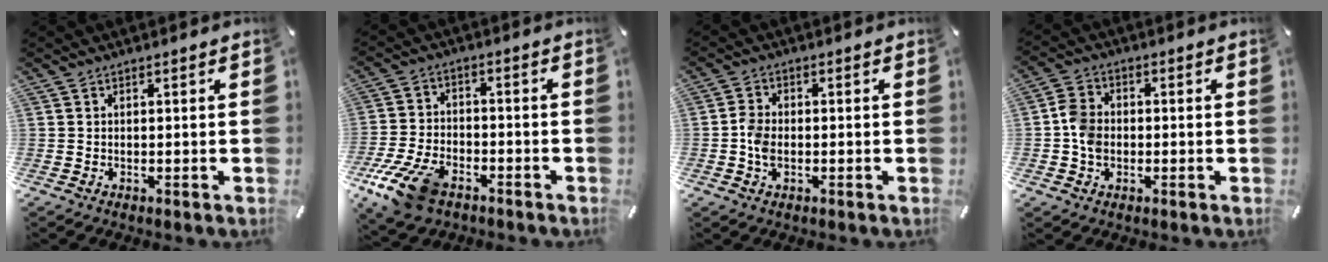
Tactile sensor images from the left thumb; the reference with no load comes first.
{"total": 12.2, "force": [-7.3, 6.7, 7.1], "torque": [-0.140, 0.034, -0.131]}
{"total": 4.0, "force": [-0.9, 2.7, 2.9], "torque": [-0.064, 0.002, -0.018]}
{"total": 6.2, "force": [-1.1, 5.1, 3.4], "torque": [-0.072, 0.011, -0.017]}